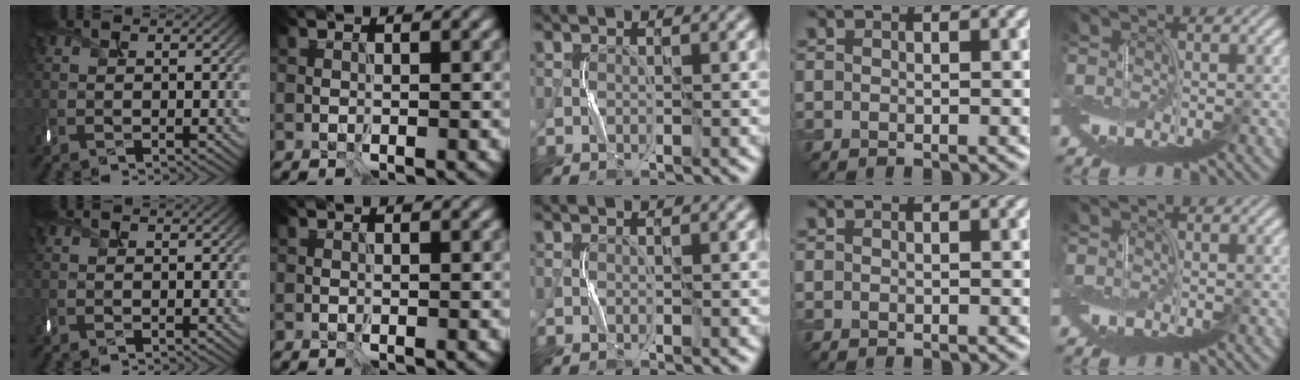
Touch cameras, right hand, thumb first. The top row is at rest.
{}